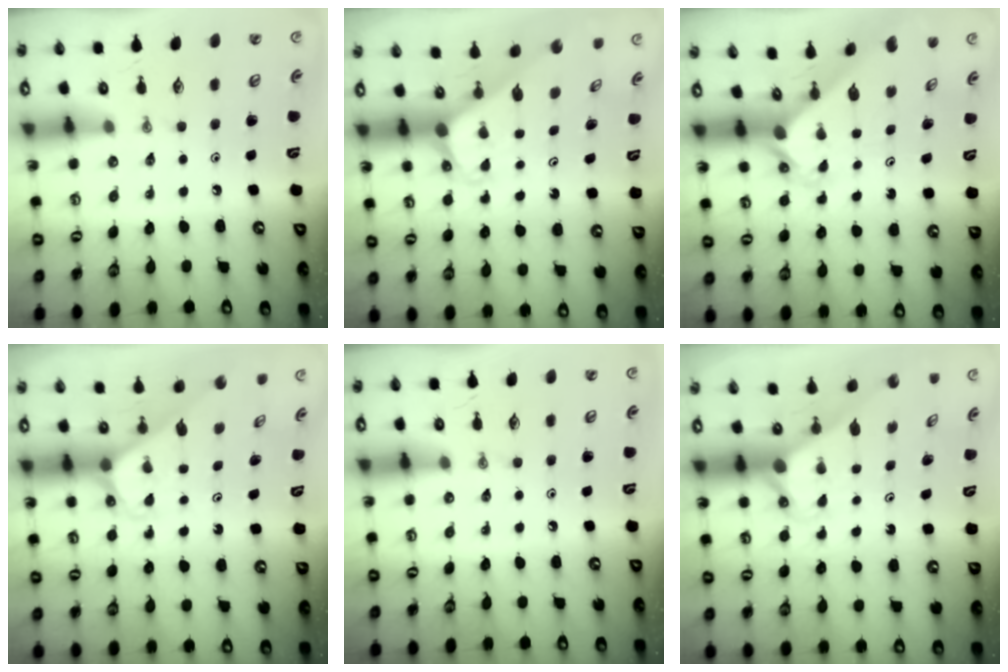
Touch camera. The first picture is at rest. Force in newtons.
{"total": 2.0, "press": 2.0, "slide": 0.1}
{"total": 2.4, "press": 2.4, "slide": 0.2}
{"total": 2.4, "press": 2.4, "slide": 0.2}
{"total": 0.0}
{"total": 2.9, "press": 2.9, "slide": 0.0}